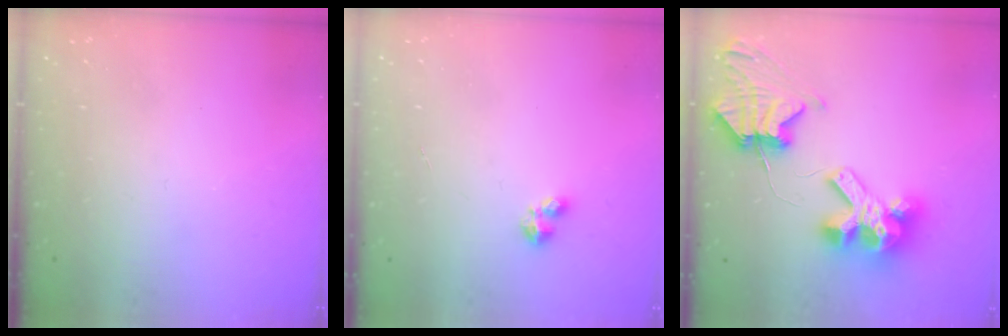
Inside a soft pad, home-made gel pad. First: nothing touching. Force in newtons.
{"total": 1.9, "press": 1.9, "slide": 0.4}
{"total": 11.3, "press": 11.2, "slide": 1.5}